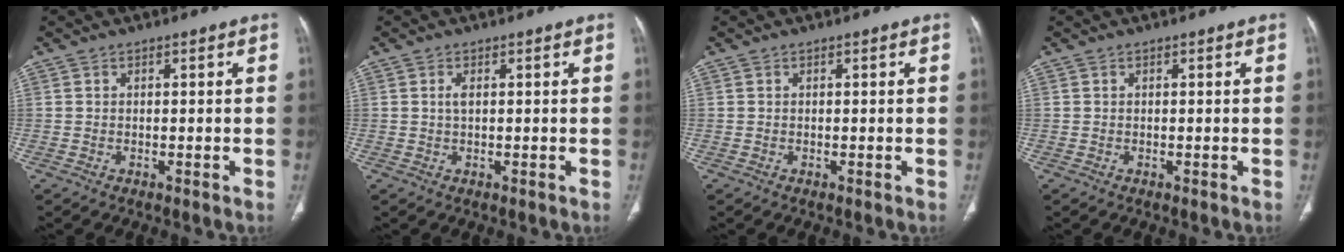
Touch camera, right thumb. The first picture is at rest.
{"total": 1.2, "force": [0.3, 0.4, 1.0], "torque": [-0.025, 0.001, 0.006]}
{"total": 0.0}
{"total": 0.0}